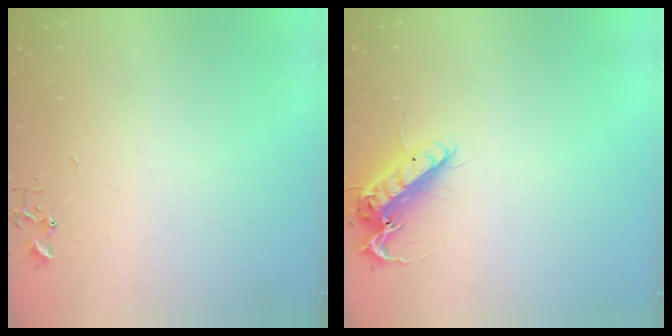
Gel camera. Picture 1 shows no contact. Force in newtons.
{"total": 14.3, "press": 14.2, "slide": 1.9}